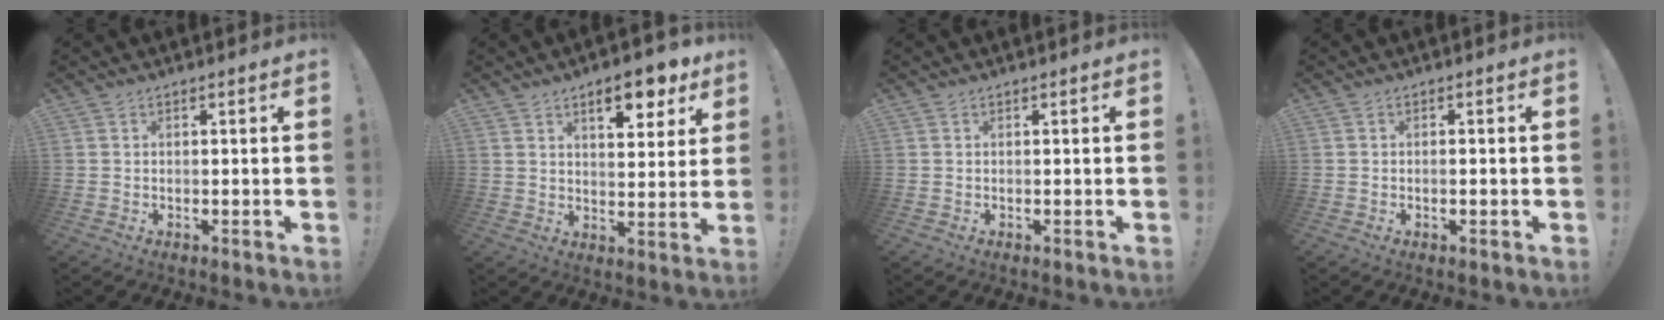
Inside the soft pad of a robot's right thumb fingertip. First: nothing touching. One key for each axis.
{"total": 10.2, "fx": 5.9, "fy": 4.0, "fz": 7.3, "tx": -0.091, "ty": -0.030, "tz": 0.098}
{"total": 0.0}
{"total": 0.8, "fx": -0.5, "fy": 0.1, "fz": 0.6, "tx": -0.020, "ty": 0.003, "tz": -0.007}